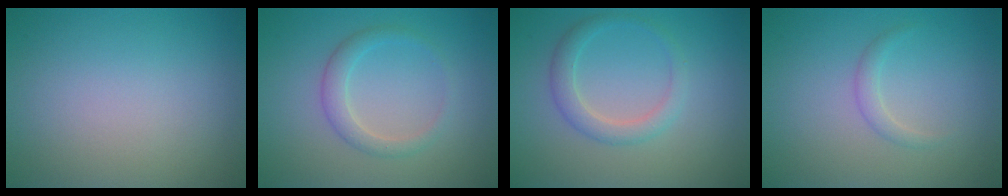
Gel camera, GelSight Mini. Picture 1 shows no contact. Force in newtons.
{"total": 2.1, "press": 2.1, "slide": 0.1}
{"total": 2.4, "press": 2.4, "slide": 0.1}
{"total": 1.2, "press": 1.1, "slide": 0.1}